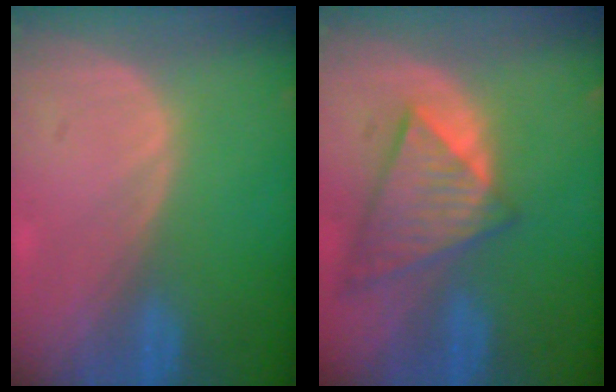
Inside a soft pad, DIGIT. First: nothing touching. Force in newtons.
{"total": 8.8, "press": 7.6, "slide": 4.3}